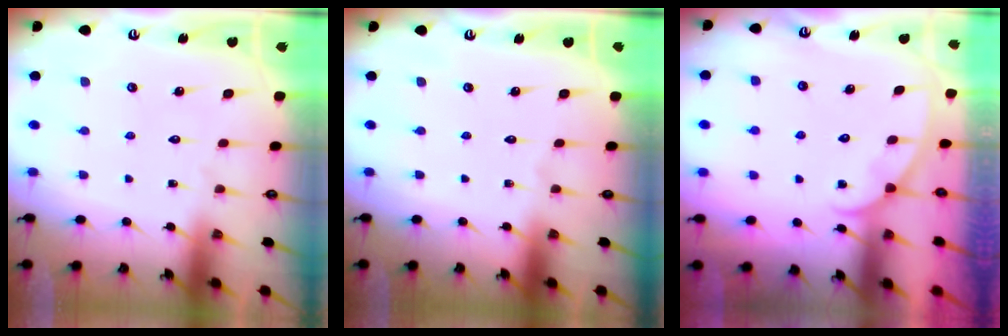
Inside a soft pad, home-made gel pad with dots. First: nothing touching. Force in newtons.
{"total": 0.0}
{"total": 2.4, "press": 2.4, "slide": 0.3}